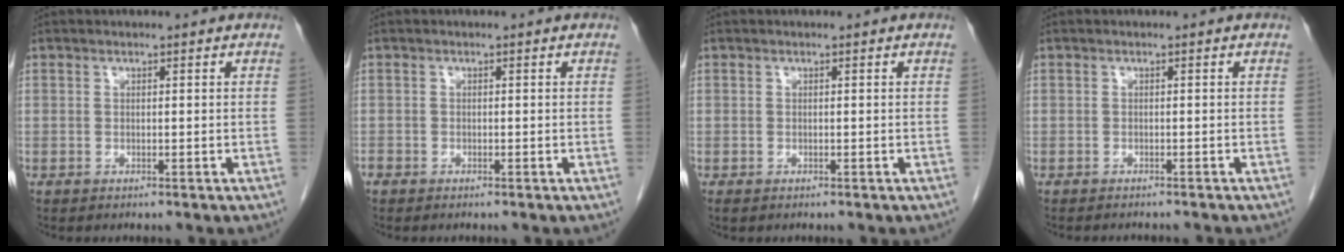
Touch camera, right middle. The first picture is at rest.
{"total": 1.0, "force": [-0.8, 0.5, 0.2], "torque": [-0.008, 0.000, -0.016]}
{"total": 0.5, "force": [-0.4, 0.3, 0.2], "torque": [-0.003, 0.000, -0.004]}
{"total": 3.7, "force": [-3.4, 0.6, 1.2], "torque": [-0.012, -0.005, -0.040]}